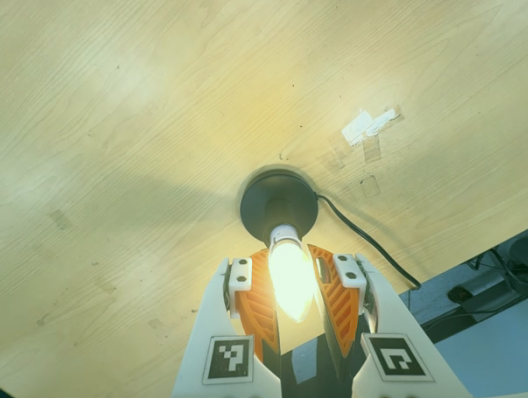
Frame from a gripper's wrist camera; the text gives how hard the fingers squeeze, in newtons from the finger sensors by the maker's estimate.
{"total": 15.5, "left": 14.7, "right": 16.3}